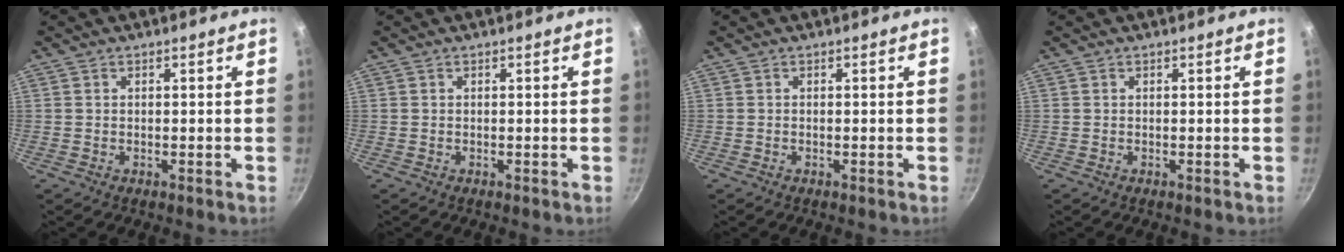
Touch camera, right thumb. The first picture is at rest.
{"total": 0.0}
{"total": 0.0}
{"total": 0.0}